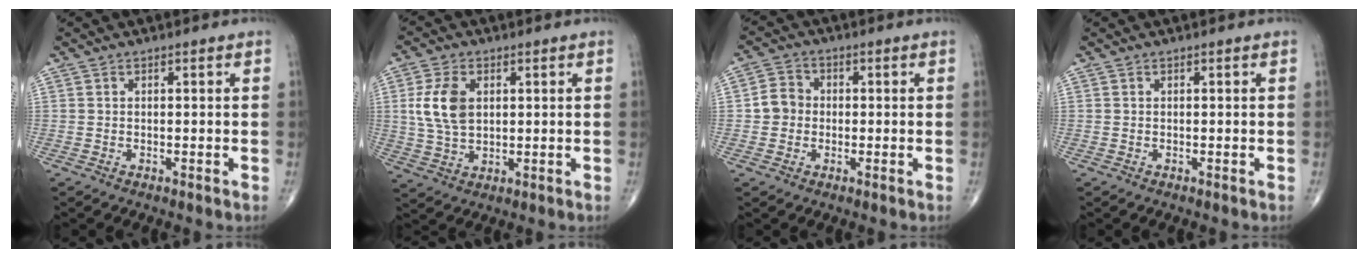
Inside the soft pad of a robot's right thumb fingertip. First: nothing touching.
{"total": 8.6, "force": [1.8, 5.4, 6.5], "torque": [-0.127, -0.004, 0.039]}
{"total": 4.5, "force": [-0.4, 4.1, 1.8], "torque": [-0.016, 0.012, -0.015]}
{"total": 0.0}